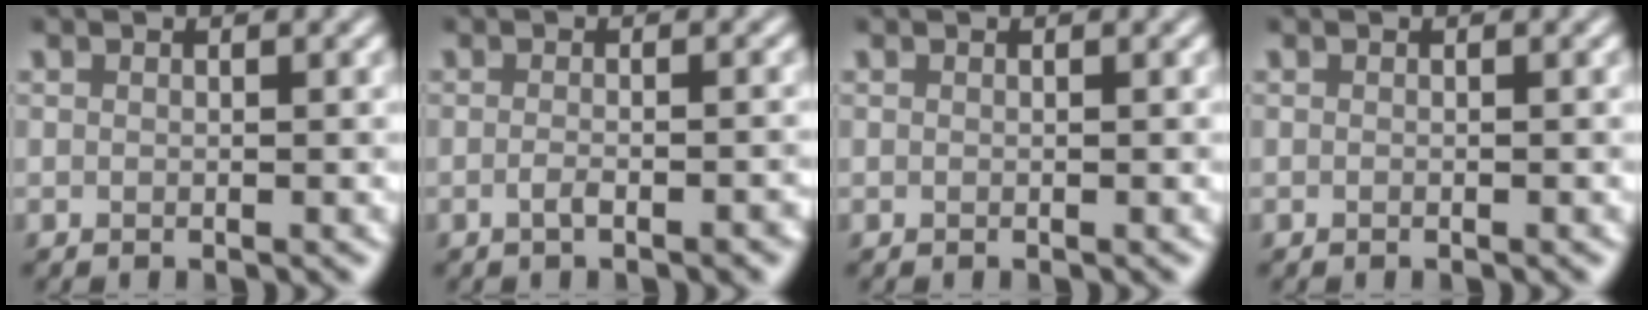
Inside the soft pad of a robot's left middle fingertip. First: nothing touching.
{"total": 2.2, "force": [-1.1, 0.7, 1.8], "torque": [-0.025, 0.003, -0.022]}
{"total": 0.0}
{"total": 0.0}